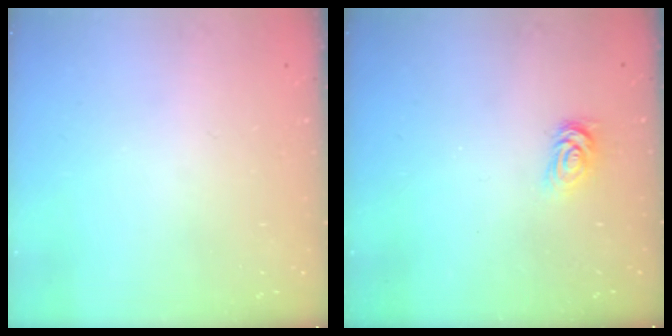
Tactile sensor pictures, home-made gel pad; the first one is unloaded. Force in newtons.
{"total": 2.6, "press": 2.6, "slide": 0.4}